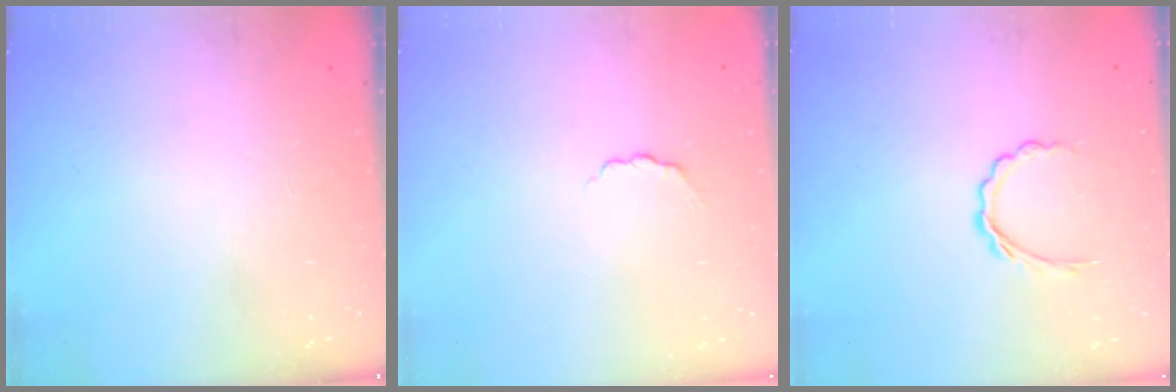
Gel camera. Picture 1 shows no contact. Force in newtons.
{"total": 2.6, "press": 2.5, "slide": 0.8}
{"total": 4.4, "press": 4.2, "slide": 1.3}